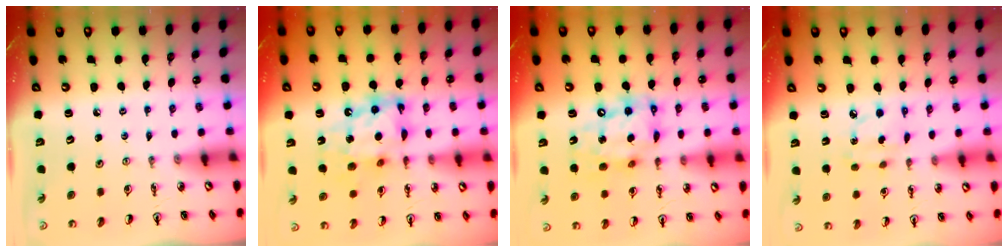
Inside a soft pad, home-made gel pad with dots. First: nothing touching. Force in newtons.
{"total": 12.2, "press": 12.1, "slide": 1.3}
{"total": 13.5, "press": 13.5, "slide": 1.2}
{"total": 4.8, "press": 4.8, "slide": 0.1}